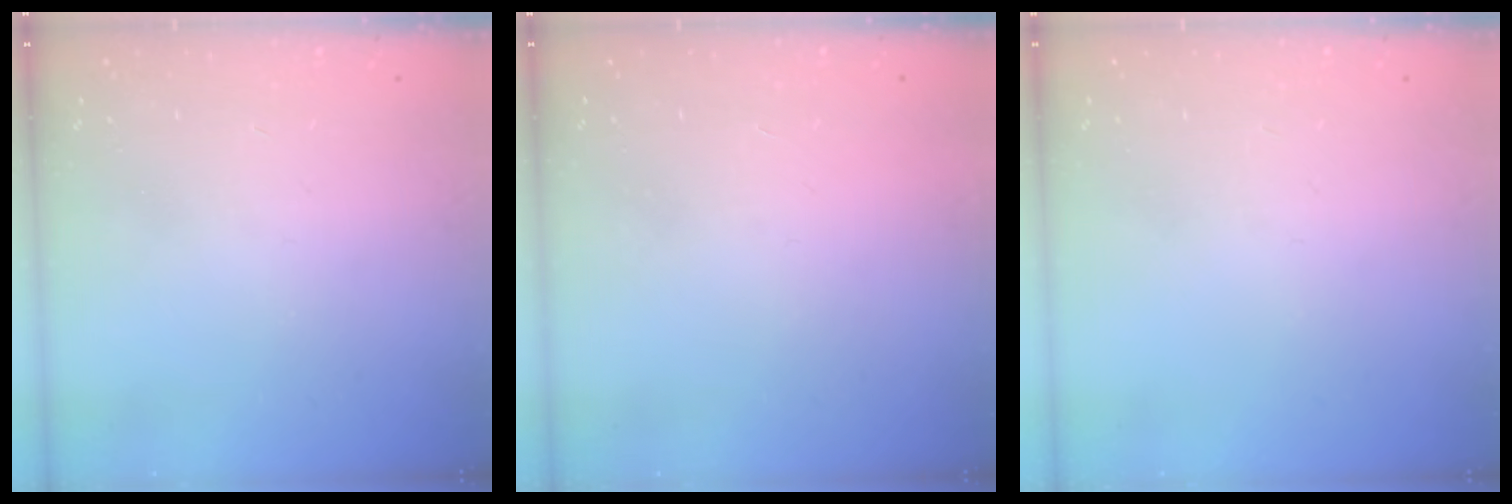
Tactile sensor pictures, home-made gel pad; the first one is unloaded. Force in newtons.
{"total": 1.6, "press": 1.6, "slide": 0.1}
{"total": 0.0}